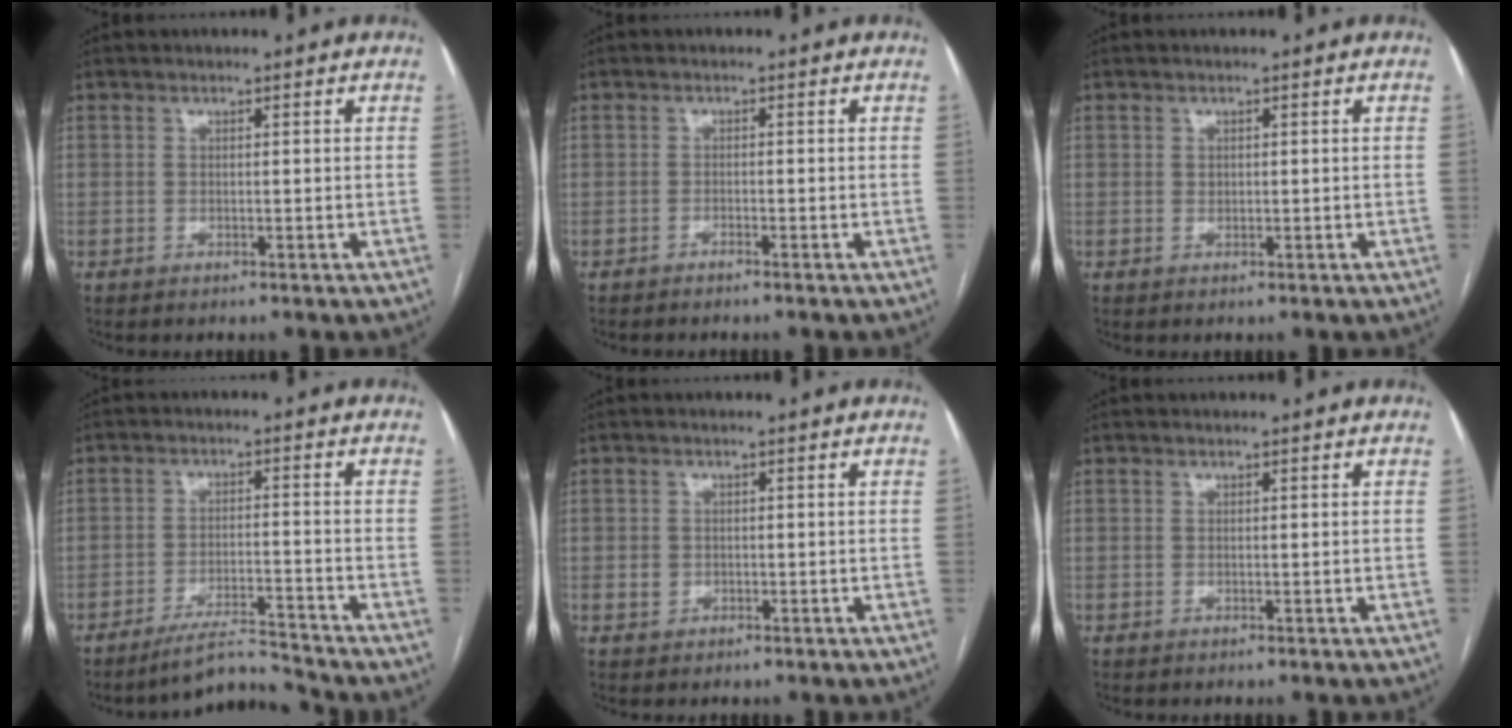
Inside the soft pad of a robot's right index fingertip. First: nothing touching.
{"total": 1.0, "force": [-0.9, 0.0, 0.4], "torque": [-0.007, 0.001, -0.016]}
{"total": 0.7, "force": [0.1, 0.6, 0.4], "torque": [-0.006, 0.001, 0.002]}
{"total": 5.7, "force": [-5.5, -1.1, 0.6], "torque": [-0.011, -0.007, -0.099]}
{"total": 1.2, "force": [-0.3, 1.1, 0.4], "torque": [-0.007, 0.003, -0.003]}
{"total": 0.0}